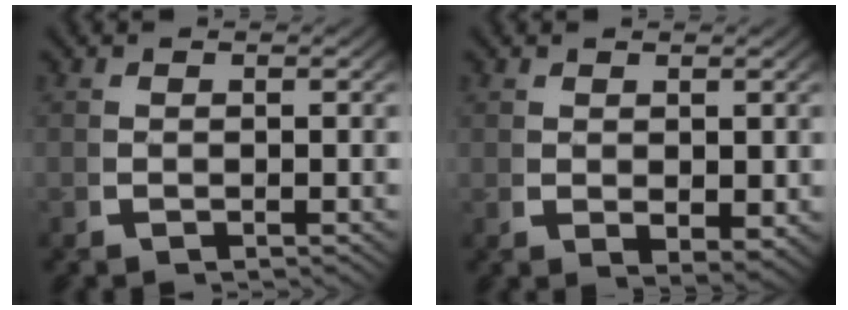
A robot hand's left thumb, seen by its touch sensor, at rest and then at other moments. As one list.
[{"total": 1.8, "force": [0.7, 0.9, 1.4], "torque": [-0.028, -0.011, 0.023]}]